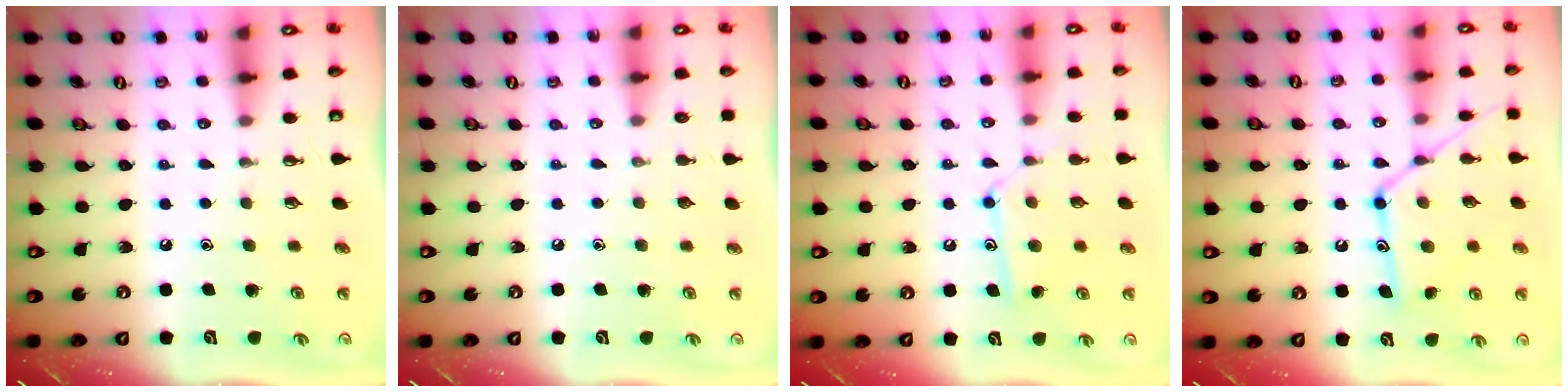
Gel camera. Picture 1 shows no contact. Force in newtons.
{"total": 0.0}
{"total": 11.4, "press": 11.3, "slide": 0.7}
{"total": 15.2, "press": 15.2, "slide": 1.1}